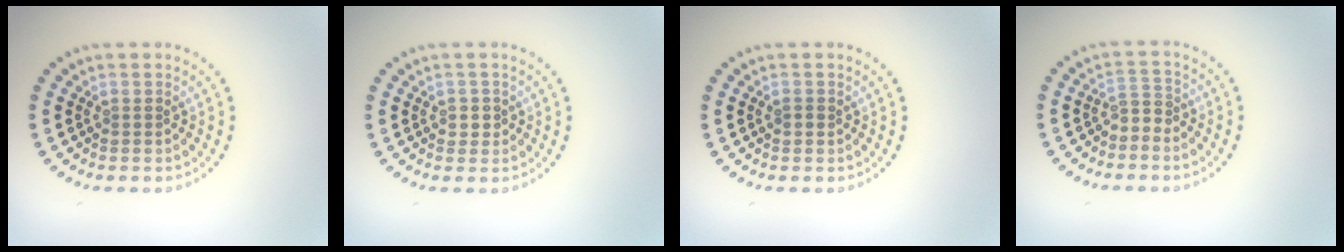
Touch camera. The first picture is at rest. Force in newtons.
{"total": 1.2, "press": 1.0, "slide": 0.5}
{"total": 0.7, "press": 0.7, "slide": 0.2}
{"total": 1.6, "press": 1.0, "slide": 1.2}